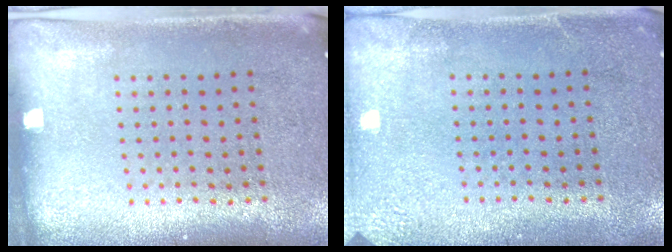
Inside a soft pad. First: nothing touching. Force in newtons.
{"total": 2.5, "press": 2.4, "slide": 0.3}